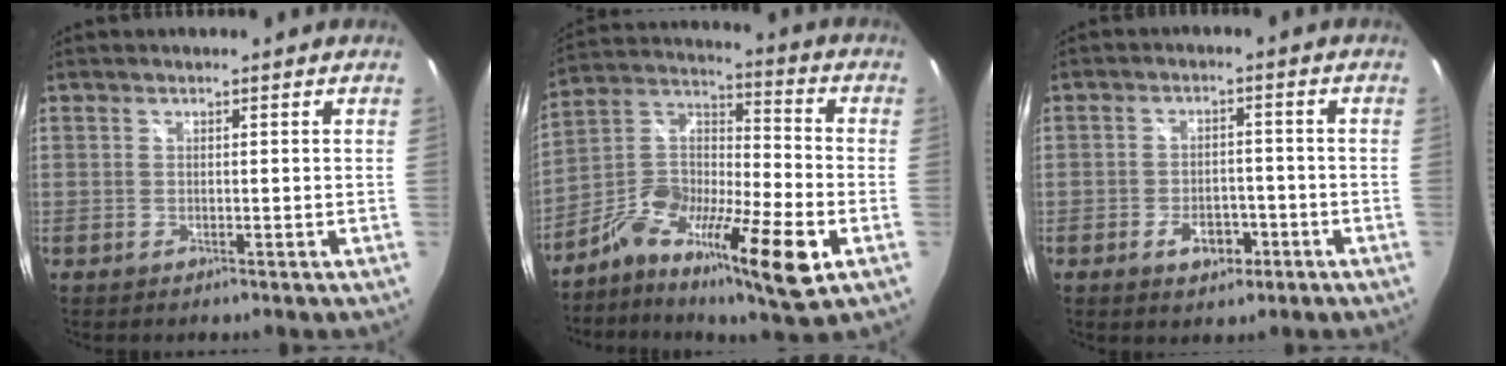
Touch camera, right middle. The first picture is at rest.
{"total": 19.6, "force": [-9.0, 5.5, 16.5], "torque": [-0.305, -0.024, -0.168]}
{"total": 5.4, "force": [-2.8, 3.2, 3.2], "torque": [-0.066, 0.001, -0.039]}